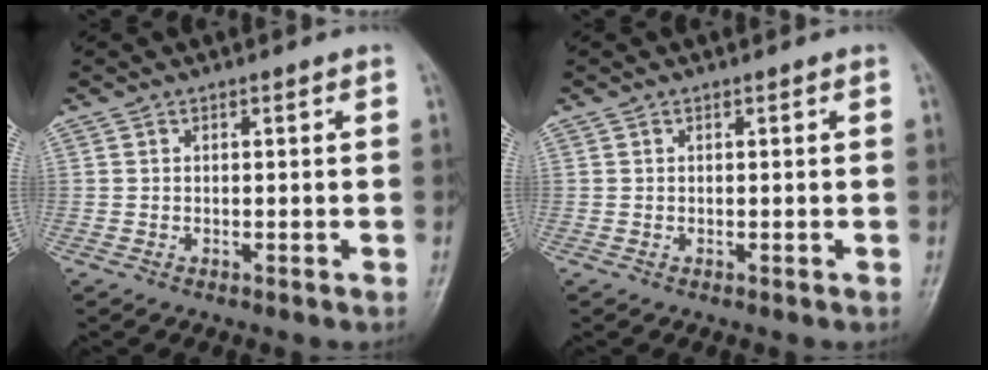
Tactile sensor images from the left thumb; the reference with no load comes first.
{"total": 0.0}